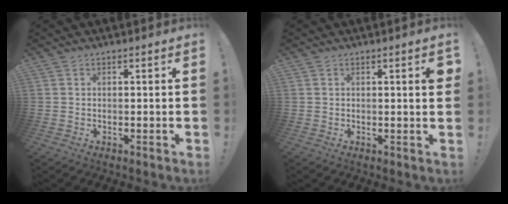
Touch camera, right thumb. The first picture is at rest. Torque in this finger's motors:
{"motor_torque": [-0.13, 0.17, 0.18, 0.11, 0.04]}